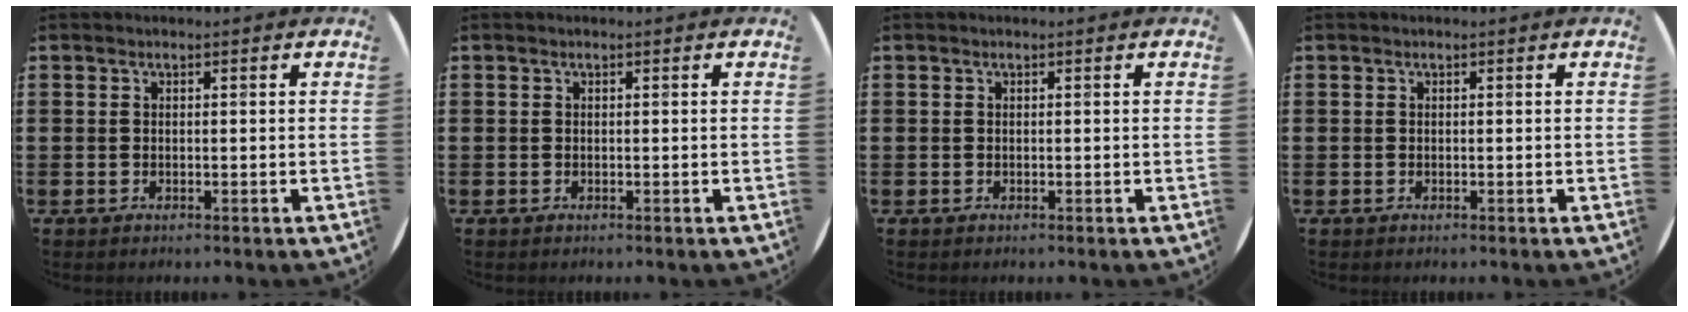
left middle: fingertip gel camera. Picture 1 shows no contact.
{"total": 0.0}
{"total": 0.0}
{"total": 0.0}